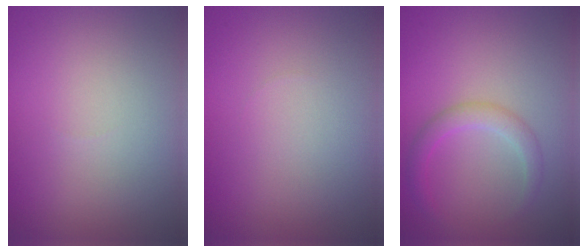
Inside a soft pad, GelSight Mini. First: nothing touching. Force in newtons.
{"total": 0.0}
{"total": 2.1, "press": 2.1, "slide": 0.1}